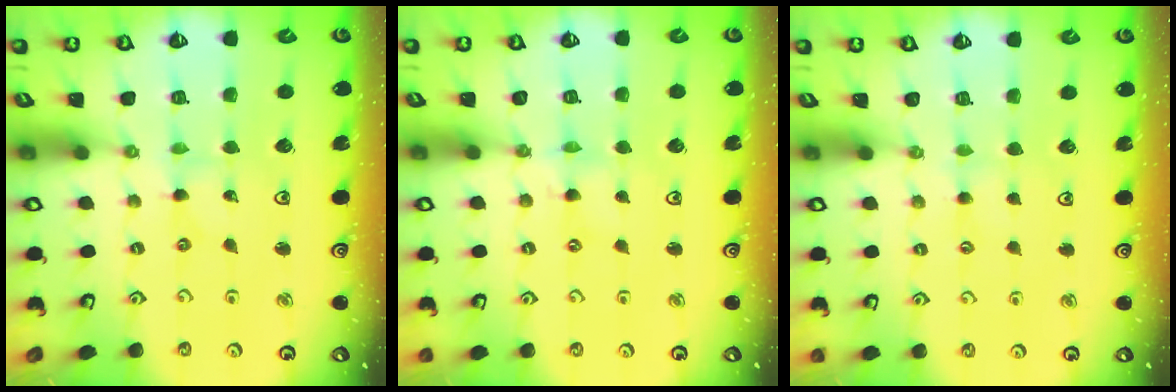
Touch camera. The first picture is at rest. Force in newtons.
{"total": 0.7, "press": 0.6, "slide": 0.2}
{"total": 1.8, "press": 1.8, "slide": 0.3}